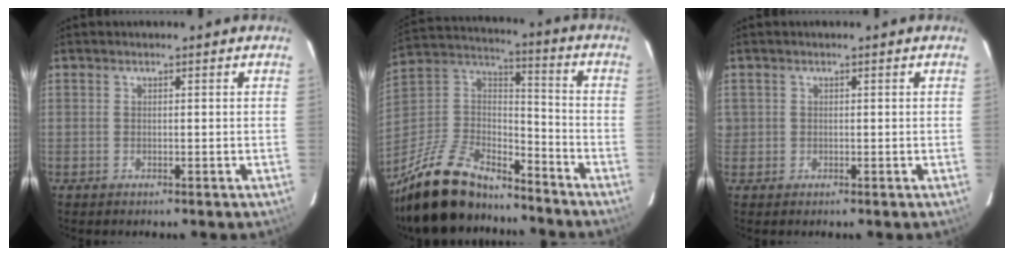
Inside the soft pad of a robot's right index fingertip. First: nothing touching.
{"total": 22.6, "force": [-17.6, 8.9, 11.1], "torque": [-0.242, 0.011, -0.300]}
{"total": 0.9, "force": [-0.1, 0.9, -0.1], "torque": [0.002, 0.000, -0.002]}